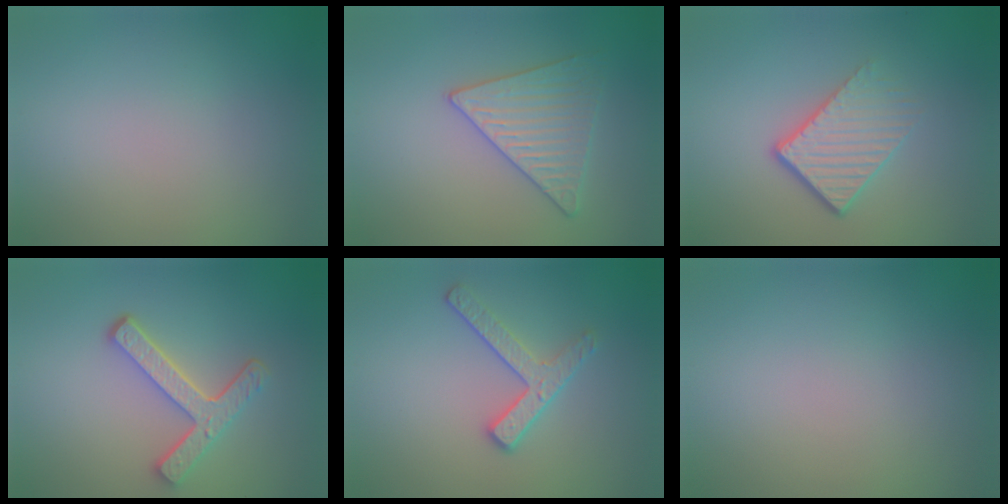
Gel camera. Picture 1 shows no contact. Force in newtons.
{"total": 3.5, "press": 3.4, "slide": 0.6}
{"total": 4.2, "press": 2.7, "slide": 3.2}
{"total": 4.2, "press": 3.3, "slide": 2.6}
{"total": 2.8, "press": 2.5, "slide": 1.3}
{"total": 0.0}